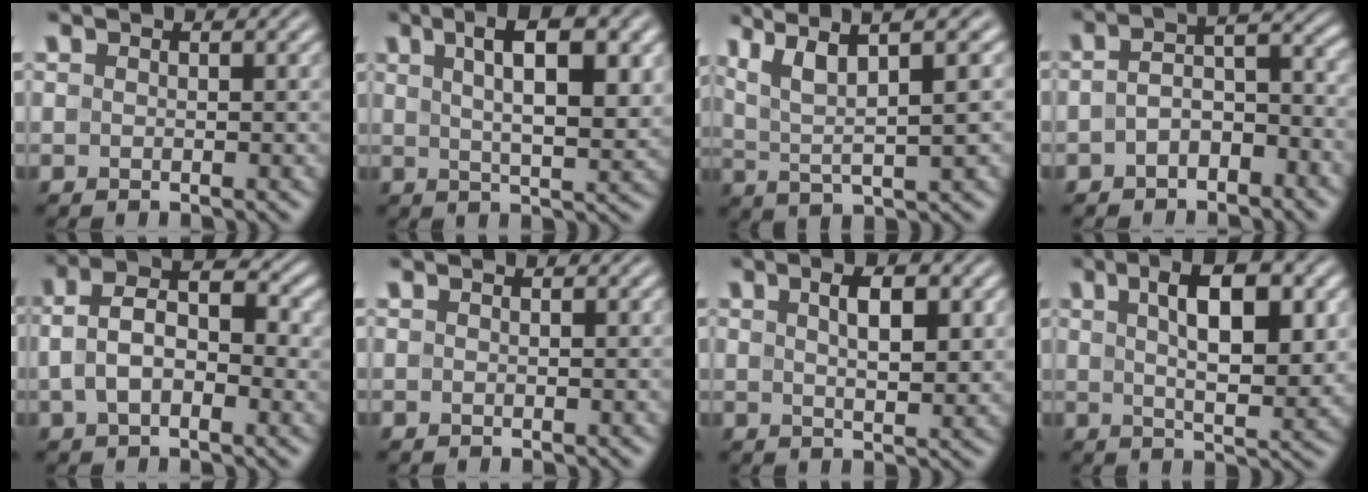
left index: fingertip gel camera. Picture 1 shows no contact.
{"total": 7.8, "force": [2.7, 2.5, 6.9], "torque": [-0.100, 0.005, 0.043]}
{"total": 7.1, "force": [3.7, 1.6, 5.9], "torque": [-0.109, 0.014, 0.070]}
{"total": 4.2, "force": [-1.7, 2.3, 3.1], "torque": [-0.054, 0.011, -0.037]}
{"total": 6.7, "force": [0.0, 4.0, 5.3], "torque": [-0.091, 0.016, -0.010]}
{"total": 0.0}
{"total": 4.2, "force": [1.4, 1.7, 3.5], "torque": [-0.063, 0.001, 0.028]}
{"total": 7.9, "force": [2.4, 2.8, 7.0], "torque": [-0.105, 0.004, 0.038]}